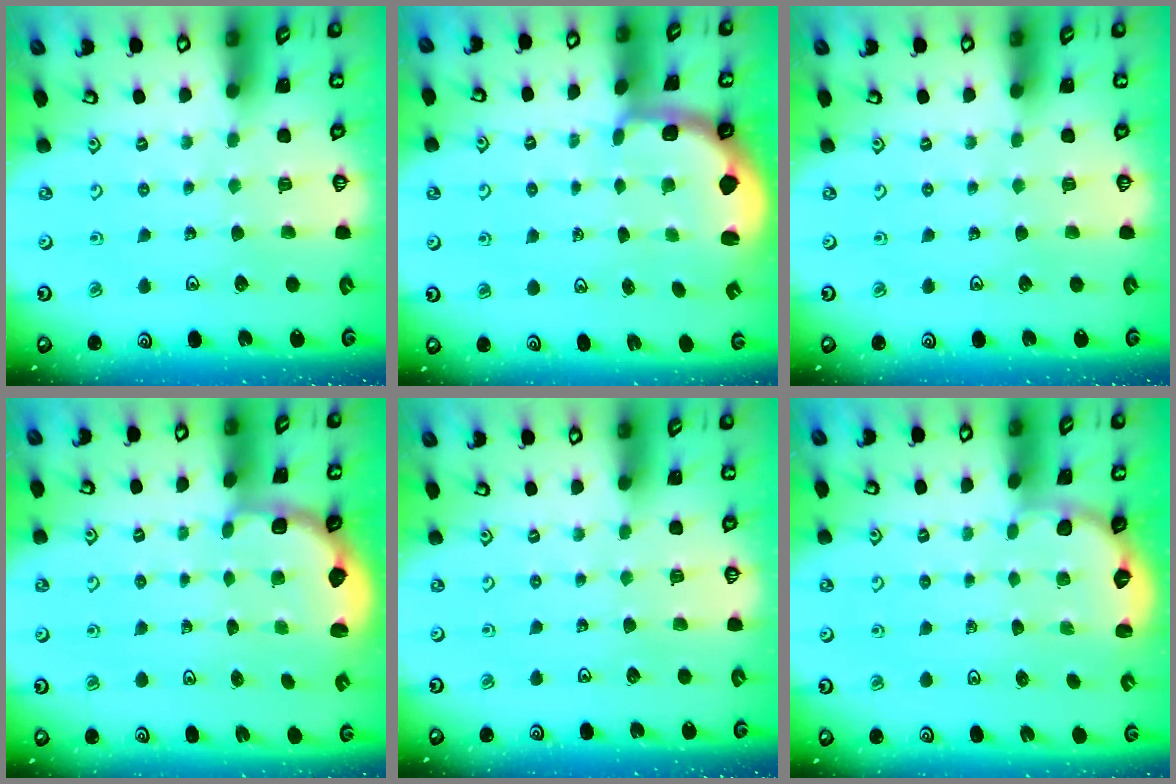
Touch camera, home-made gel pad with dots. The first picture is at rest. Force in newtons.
{"total": 1.7, "press": 1.3, "slide": 1.0}
{"total": 0.0}
{"total": 2.7, "press": 2.0, "slide": 1.9}
{"total": 0.0}
{"total": 2.9, "press": 2.6, "slide": 1.2}